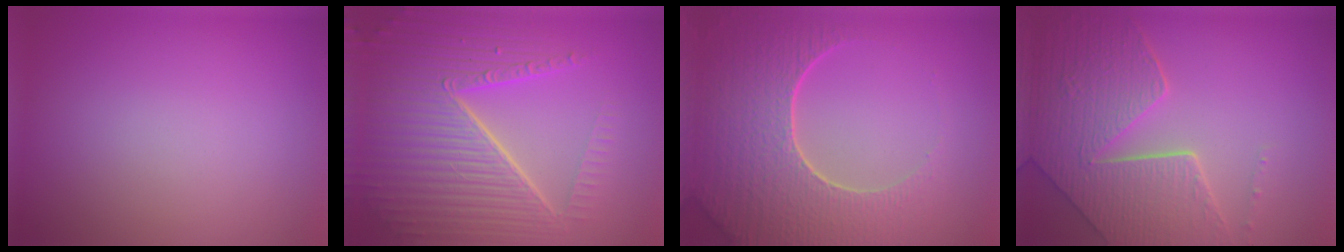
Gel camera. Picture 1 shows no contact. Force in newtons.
{"total": 10.1, "press": 6.3, "slide": 7.9}
{"total": 8.0, "press": 6.2, "slide": 5.2}
{"total": 8.4, "press": 6.1, "slide": 5.8}